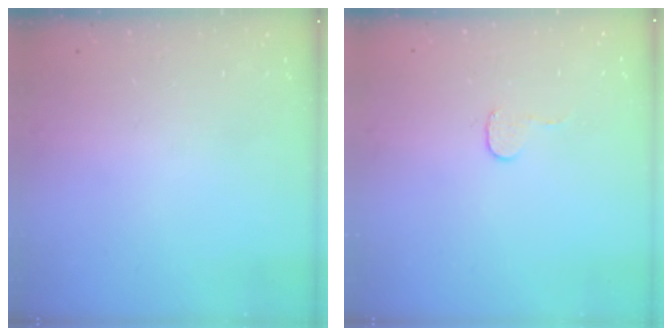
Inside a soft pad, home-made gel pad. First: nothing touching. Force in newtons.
{"total": 3.7, "press": 3.6, "slide": 0.3}